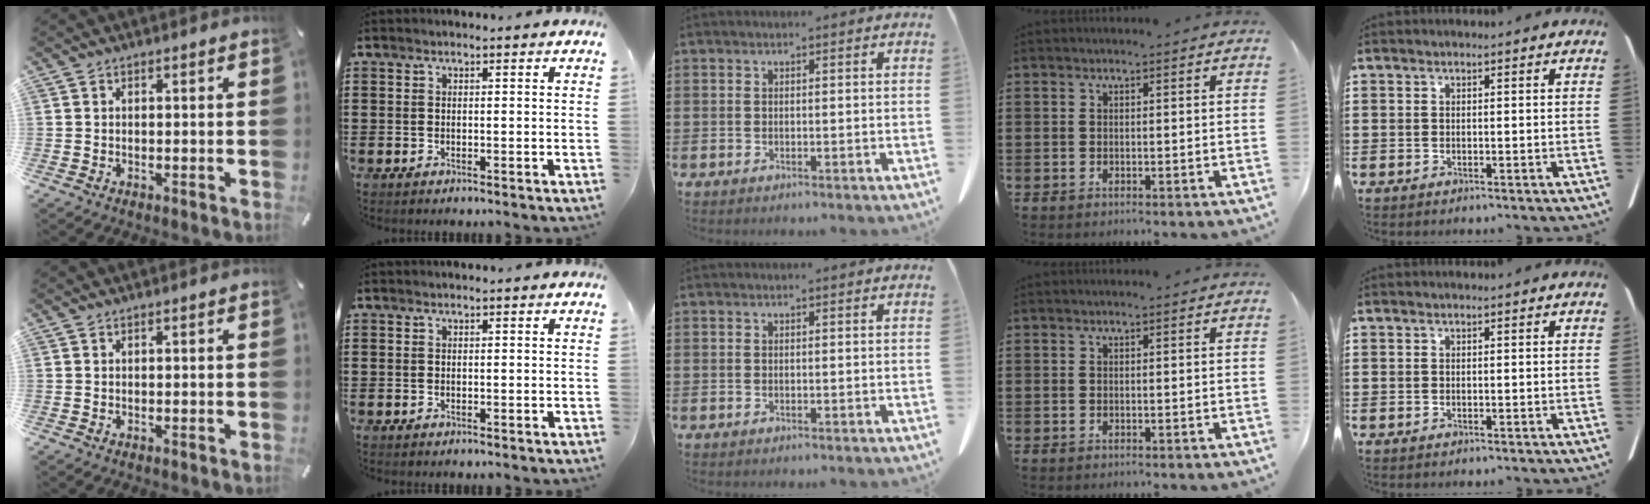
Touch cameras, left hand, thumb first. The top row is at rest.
{}